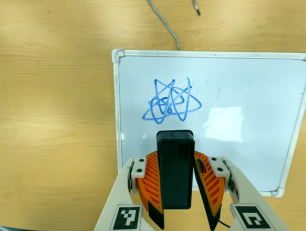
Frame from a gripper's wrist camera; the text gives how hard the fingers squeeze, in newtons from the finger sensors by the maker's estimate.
{"total": 6.2, "left": 5.2, "right": 7.1}